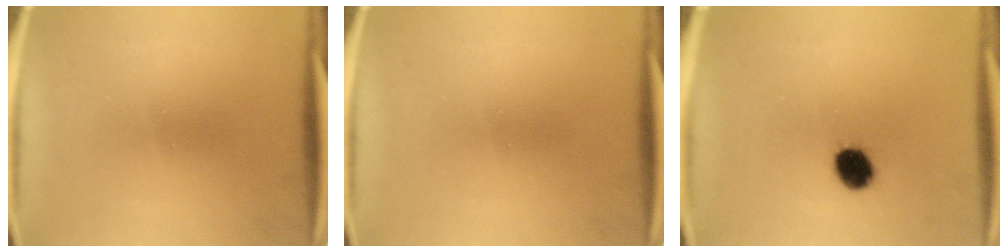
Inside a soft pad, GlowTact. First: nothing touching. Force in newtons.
{"total": 0.0}
{"total": 7.1}